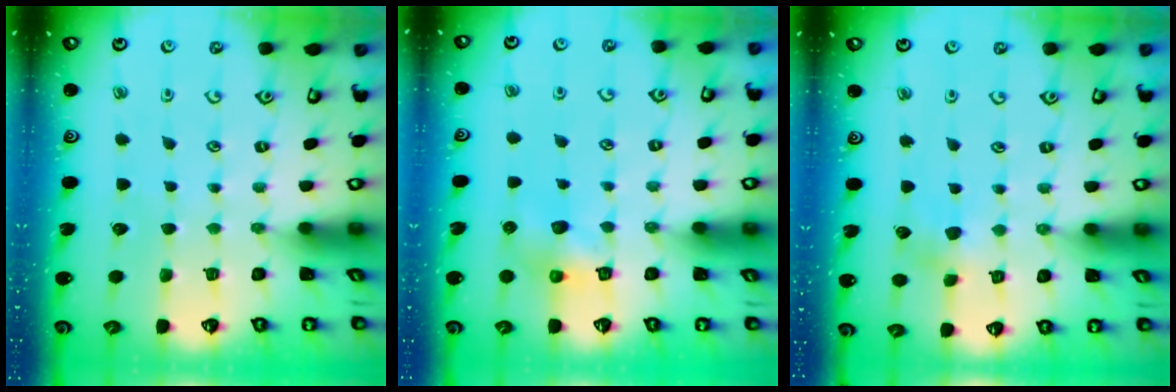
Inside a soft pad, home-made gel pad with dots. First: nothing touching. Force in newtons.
{"total": 6.5, "press": 6.5, "slide": 0.2}
{"total": 4.4, "press": 4.4, "slide": 0.3}